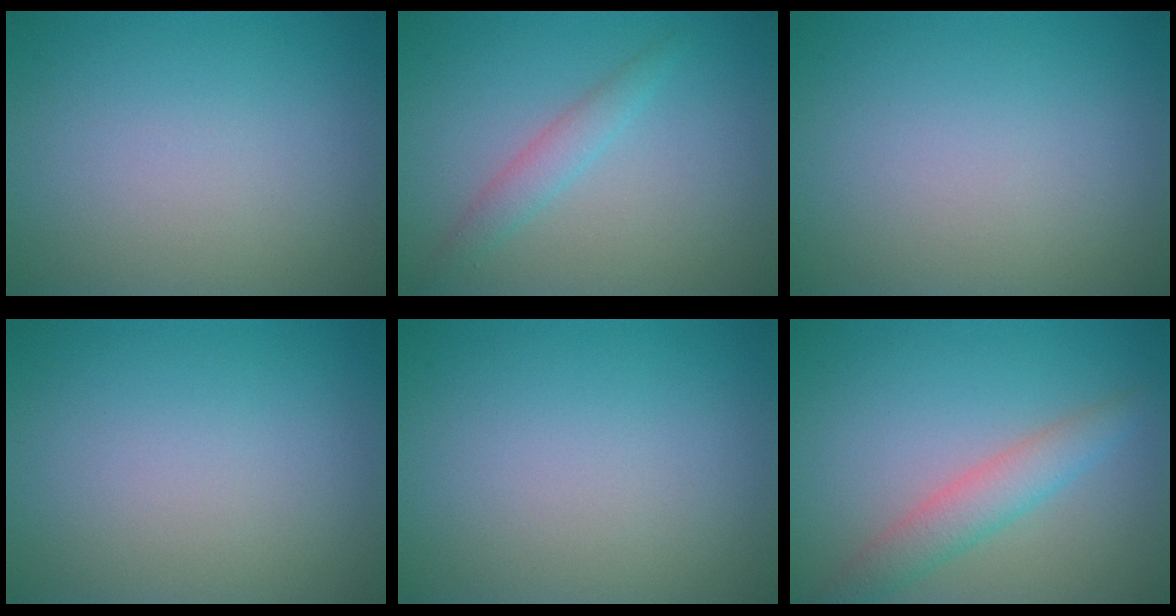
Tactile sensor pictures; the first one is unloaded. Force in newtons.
{"total": 2.0, "press": 2.0, "slide": 0.0}
{"total": 0.0}
{"total": 0.0}
{"total": 0.0}
{"total": 2.4, "press": 2.4, "slide": 0.2}